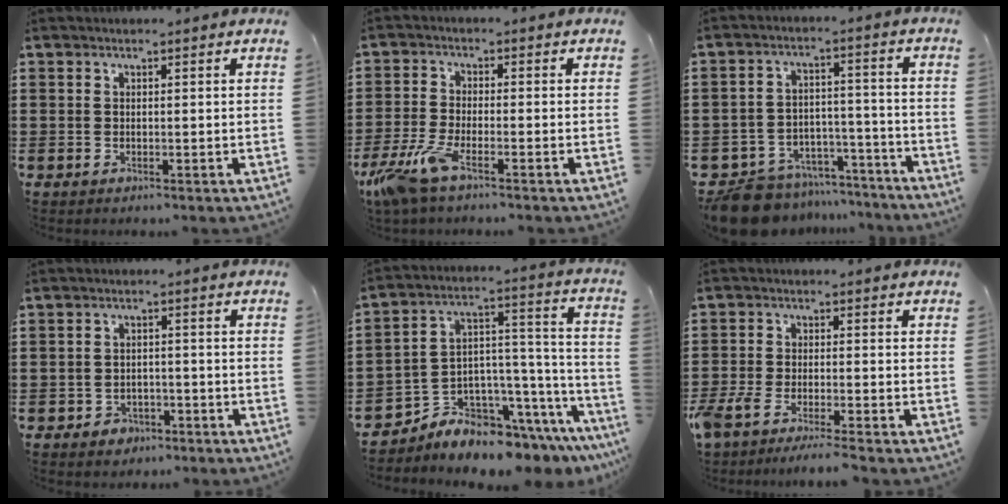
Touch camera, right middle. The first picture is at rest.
{"total": 6.6, "force": [-4.2, 1.7, 4.8], "torque": [-0.132, -0.022, -0.086]}
{"total": 9.8, "force": [-9.3, 2.6, 1.8], "torque": [-0.037, 0.035, -0.182]}
{"total": 2.2, "force": [-1.9, 1.1, 0.2], "torque": [-0.010, 0.003, -0.043]}
{"total": 6.7, "force": [-6.2, 2.6, 0.8], "torque": [-0.021, -0.009, -0.118]}
{"total": 4.3, "force": [-3.8, 0.3, 2.0], "torque": [-0.062, -0.016, -0.082]}